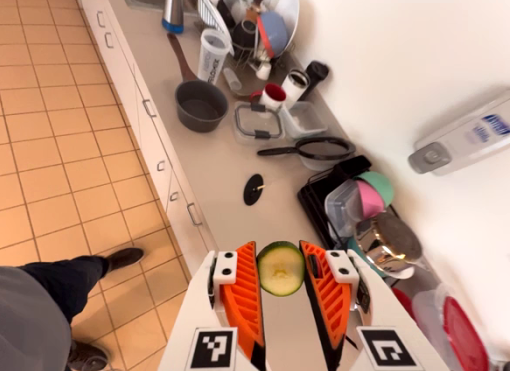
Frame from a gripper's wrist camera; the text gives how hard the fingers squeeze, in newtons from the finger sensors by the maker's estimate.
{"total": 7.8, "left": 7.5, "right": 8.1}